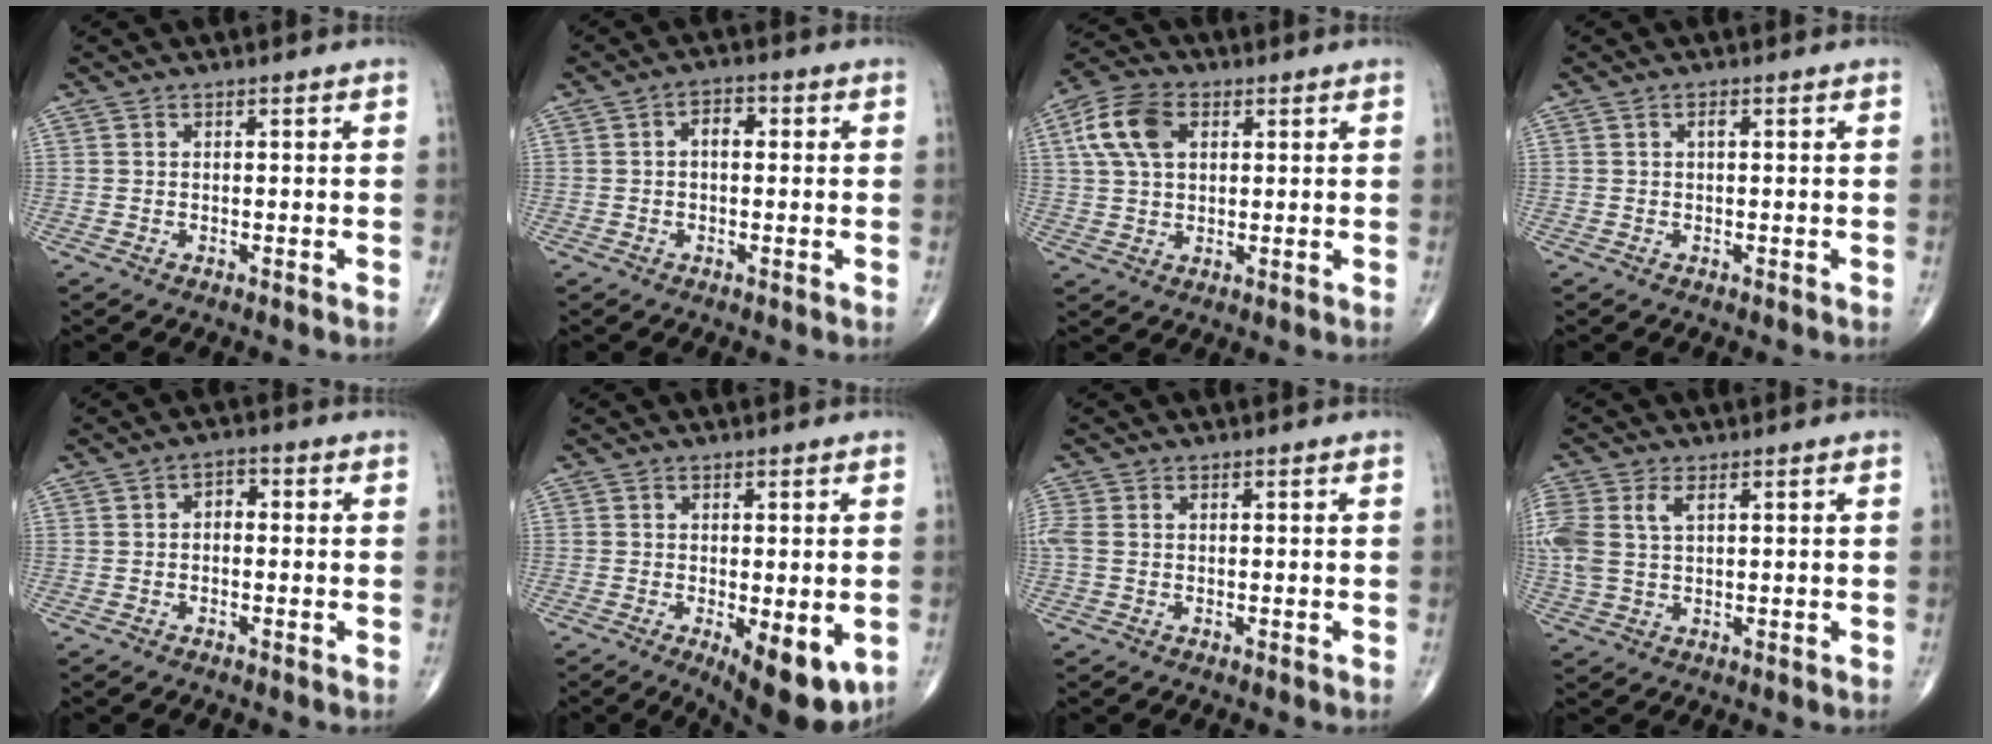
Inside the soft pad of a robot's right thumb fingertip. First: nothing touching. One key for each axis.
{"total": 3.3, "fx": 0.3, "fy": 1.9, "fz": 2.6, "tx": -0.030, "ty": 0.011, "tz": -0.001}
{"total": 9.9, "fx": 3.0, "fy": 6.2, "fz": 7.1, "tx": -0.138, "ty": 0.012, "tz": 0.051}
{"total": 0.8, "fx": 0.2, "fy": 0.3, "fz": 0.7, "tx": -0.014, "ty": 0.001, "tz": 0.000}
{"total": 2.6, "fx": -0.1, "fy": 1.7, "fz": 1.9, "tx": -0.014, "ty": 0.011, "tz": -0.010}
{"total": 10.1, "fx": -3.1, "fy": 3.8, "fz": 8.8, "tx": -0.112, "ty": -0.021, "tz": -0.036}
{"total": 3.2, "fx": 0.3, "fy": 2.0, "fz": 2.5, "tx": -0.090, "ty": 0.014, "tz": 0.008}
{"total": 8.4, "fx": 2.4, "fy": 4.7, "fz": 6.6, "tx": -0.180, "ty": 0.015, "tz": 0.053}